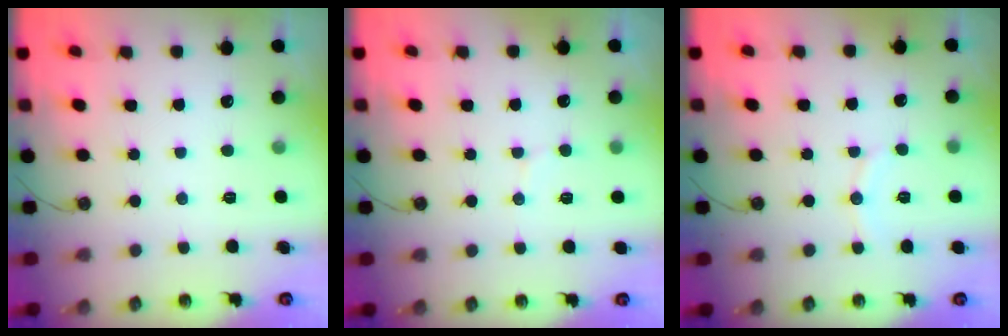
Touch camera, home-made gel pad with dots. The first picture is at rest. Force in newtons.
{"total": 5.3, "press": 5.3, "slide": 0.9}
{"total": 6.1, "press": 6.1, "slide": 0.1}